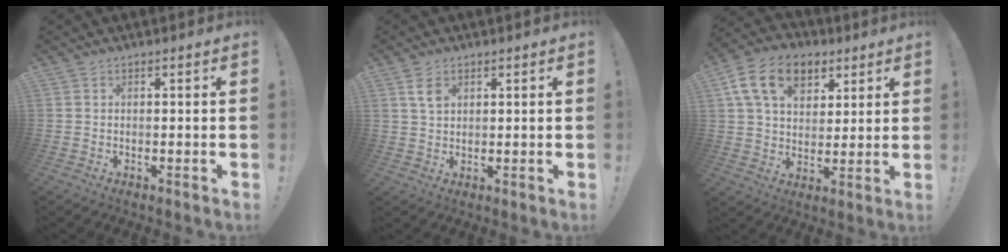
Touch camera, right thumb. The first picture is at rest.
{"total": 3.9, "force": [1.9, 2.4, 2.3], "torque": [-0.038, -0.004, 0.036]}
{"total": 15.8, "force": [7.4, 10.7, 8.9], "torque": [-0.149, -0.021, 0.141]}